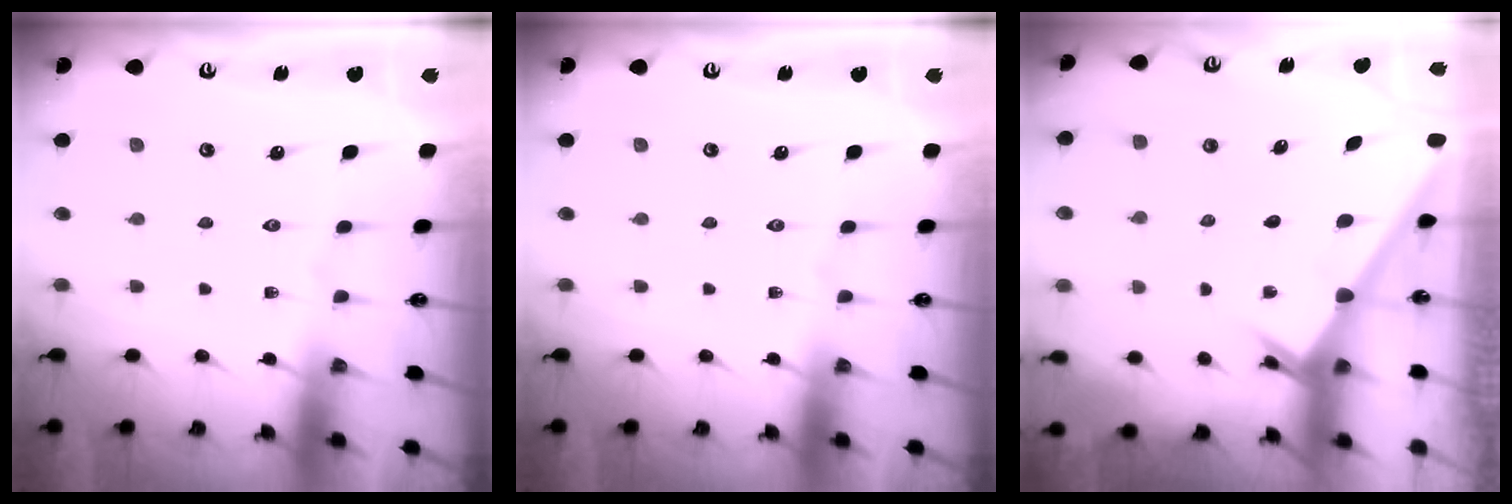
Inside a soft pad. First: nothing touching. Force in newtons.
{"total": 0.0}
{"total": 2.6, "press": 2.6, "slide": 0.2}